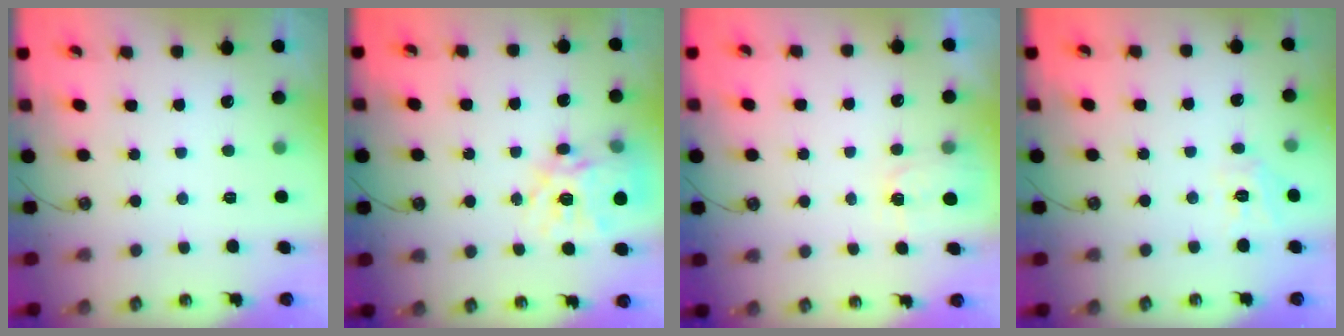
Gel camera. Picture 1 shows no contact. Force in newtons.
{"total": 17.2, "press": 17.1, "slide": 1.4}
{"total": 2.0, "press": 2.0, "slide": 0.3}
{"total": 8.1, "press": 8.1, "slide": 0.6}